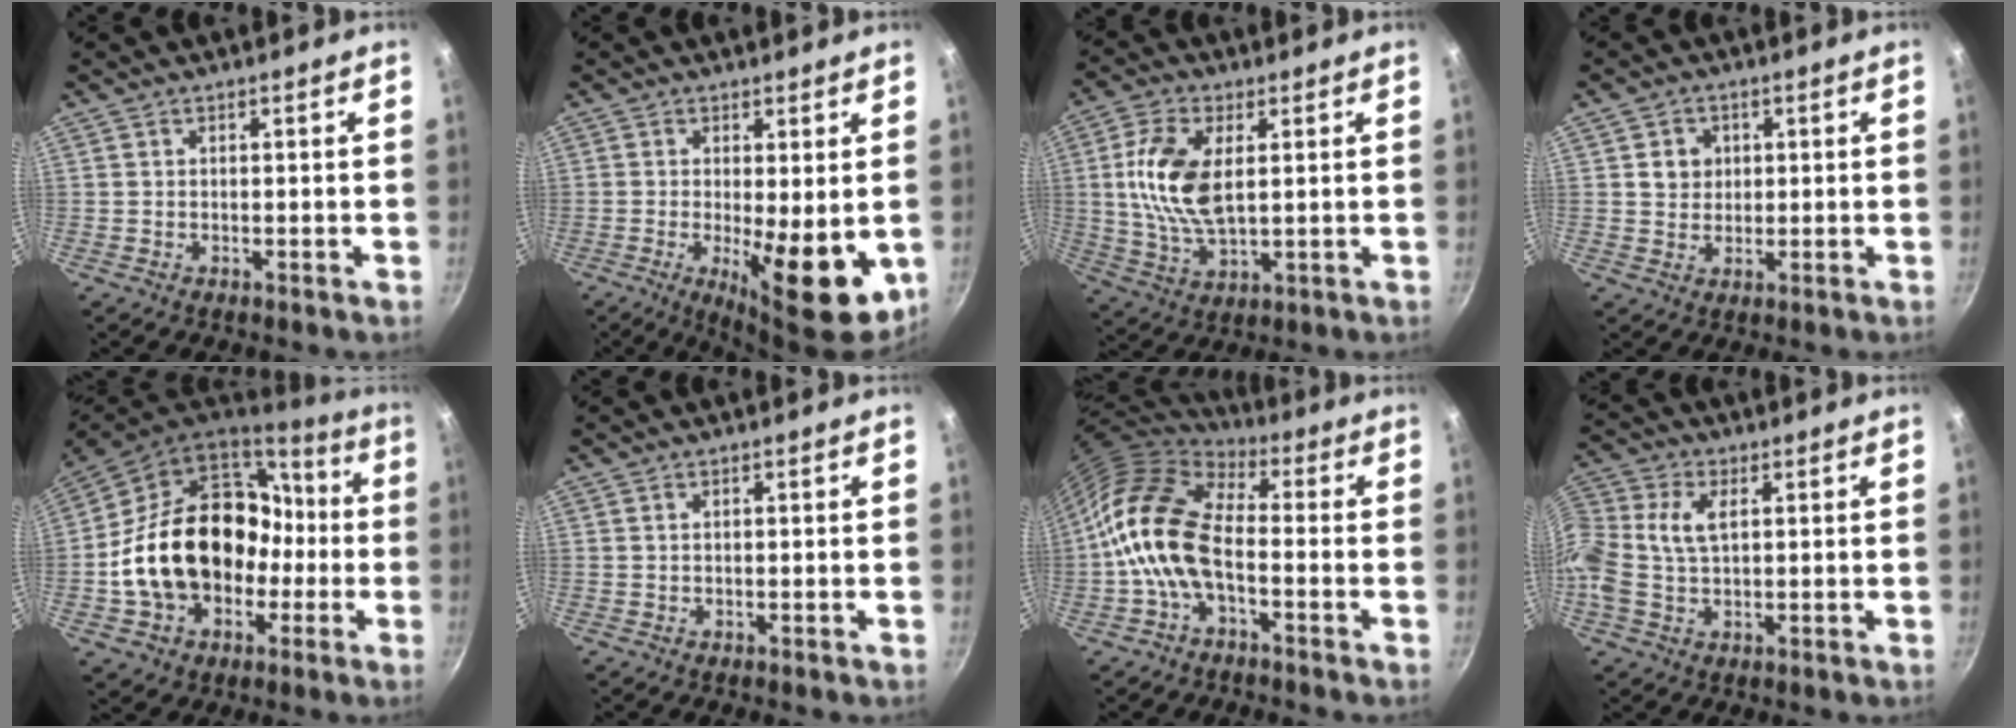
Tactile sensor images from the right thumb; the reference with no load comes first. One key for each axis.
{"total": 12.4, "fx": -2.2, "fy": 4.2, "fz": 11.5, "tx": -0.143, "ty": -0.008, "tz": -0.017}
{"total": 12.7, "fx": 2.2, "fy": 6.6, "fz": 10.6, "tx": -0.207, "ty": -0.002, "tz": 0.047}
{"total": 4.2, "fx": 1.0, "fy": 3.8, "fz": 1.4, "tx": 0.001, "ty": 0.002, "tz": 0.015}
{"total": 26.7, "fx": -2.6, "fy": 20.0, "fz": 17.5, "tx": -0.281, "ty": 0.067, "tz": -0.020}
{"total": 0.0}
{"total": 13.5, "fx": -2.9, "fy": 7.4, "fz": 10.9, "tx": -0.186, "ty": 0.035, "tz": -0.069}
{"total": 11.5, "fx": 1.6, "fy": 7.4, "fz": 8.6, "tx": -0.192, "ty": 0.021, "tz": 0.020}